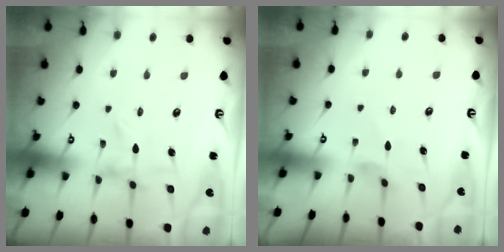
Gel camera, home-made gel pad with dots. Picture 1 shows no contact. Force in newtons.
{"total": 0.9, "press": 0.8, "slide": 0.3}